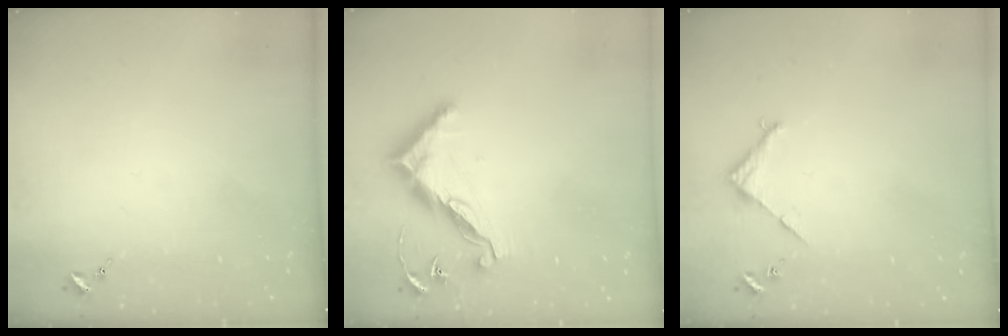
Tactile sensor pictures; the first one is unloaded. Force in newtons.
{"total": 12.1, "press": 12.0, "slide": 0.4}
{"total": 2.9, "press": 2.8, "slide": 0.2}